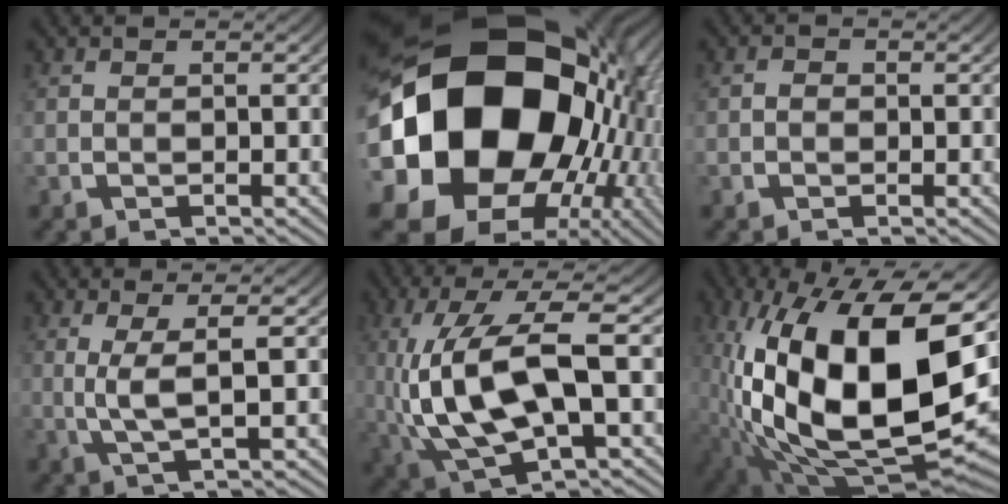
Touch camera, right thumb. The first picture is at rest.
{"total": 37.1, "force": [-1.0, 25.0, 27.4], "torque": [-0.487, -0.084, 0.010]}
{"total": 0.8, "force": [-0.3, 0.7, 0.3], "torque": [-0.006, -0.005, -0.007]}
{"total": 4.3, "force": [0.7, 1.0, 4.1], "torque": [-0.089, -0.006, 0.020]}
{"total": 13.1, "force": [-0.8, 7.1, 11.0], "torque": [-0.254, -0.031, 0.008]}
{"total": 25.3, "force": [-2.7, 14.5, 20.5], "torque": [-0.395, -0.075, 0.005]}